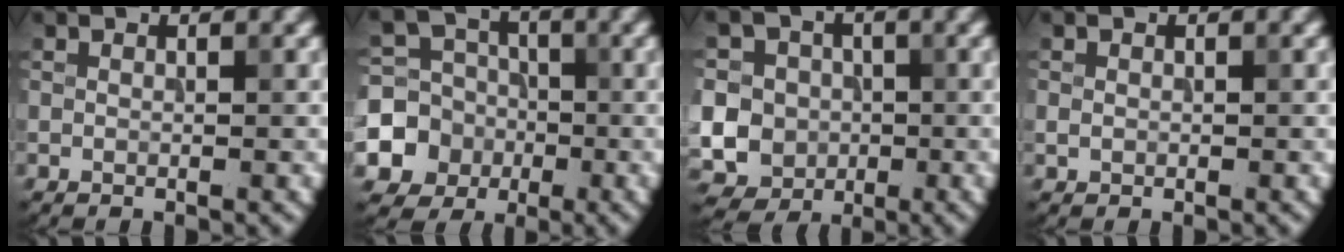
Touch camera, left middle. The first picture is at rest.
{"total": 7.6, "force": [-2.2, 7.0, 1.8], "torque": [-0.027, -0.006, -0.063]}
{"total": 12.2, "force": [-1.4, 11.6, 3.6], "torque": [-0.104, 0.003, -0.035]}
{"total": 0.7, "force": [0.0, 0.6, 0.3], "torque": [-0.002, -0.003, -0.002]}